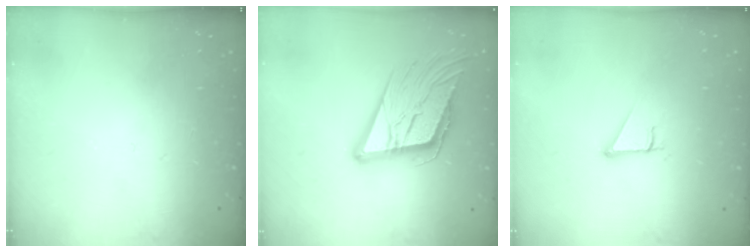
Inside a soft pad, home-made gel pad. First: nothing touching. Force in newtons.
{"total": 19.0, "press": 18.5, "slide": 4.3}
{"total": 2.8, "press": 2.8, "slide": 0.0}